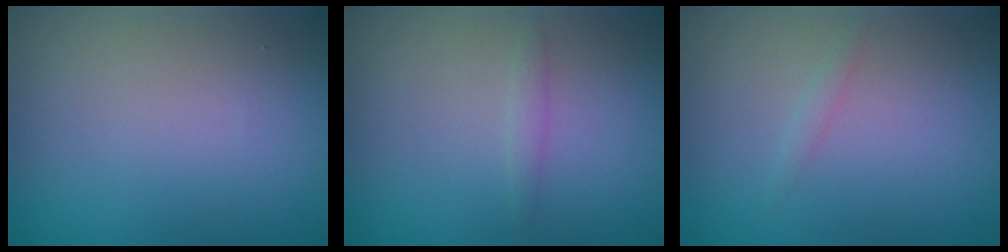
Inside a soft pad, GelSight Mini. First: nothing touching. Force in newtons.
{"total": 0.8, "press": 0.8, "slide": 0.1}
{"total": 0.7, "press": 0.7, "slide": 0.0}